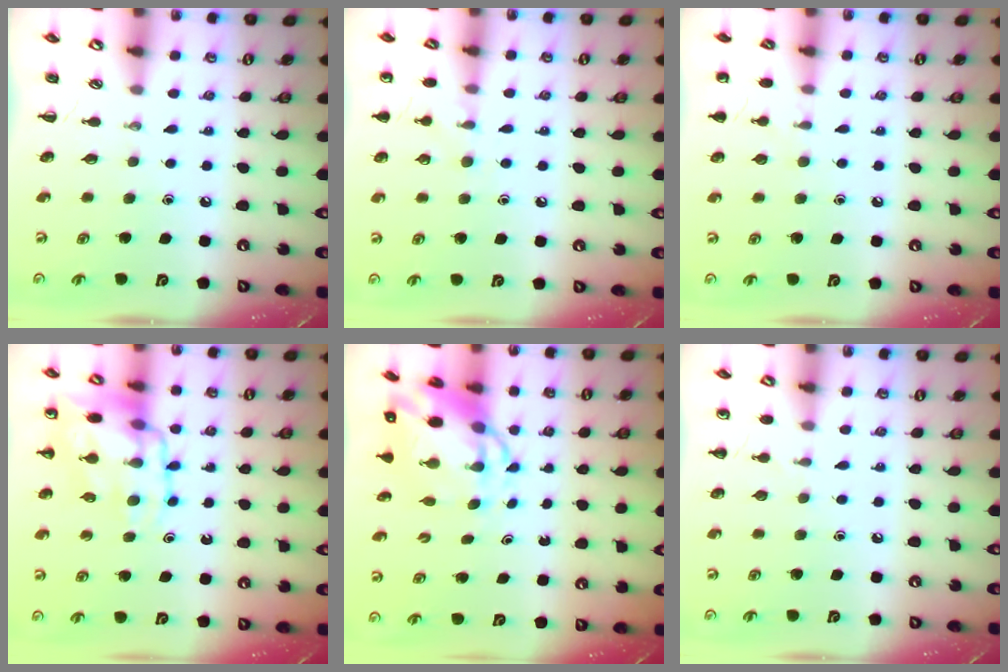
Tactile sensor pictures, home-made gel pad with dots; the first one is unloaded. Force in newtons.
{"total": 9.0, "press": 8.8, "slide": 1.7}
{"total": 6.6, "press": 6.4, "slide": 1.9}
{"total": 14.6, "press": 14.3, "slide": 3.0}
{"total": 6.9, "press": 6.7, "slide": 1.8}
{"total": 5.0, "press": 4.8, "slide": 1.5}